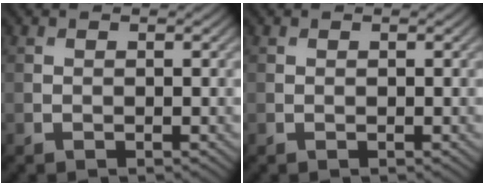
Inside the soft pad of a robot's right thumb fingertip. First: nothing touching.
{"total": 0.0}